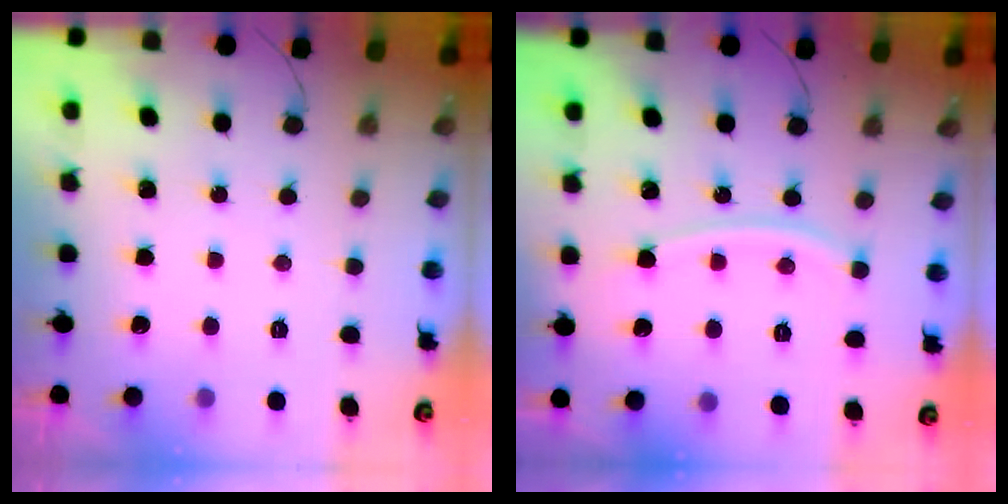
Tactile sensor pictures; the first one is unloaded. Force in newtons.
{"total": 8.9, "press": 8.8, "slide": 1.1}